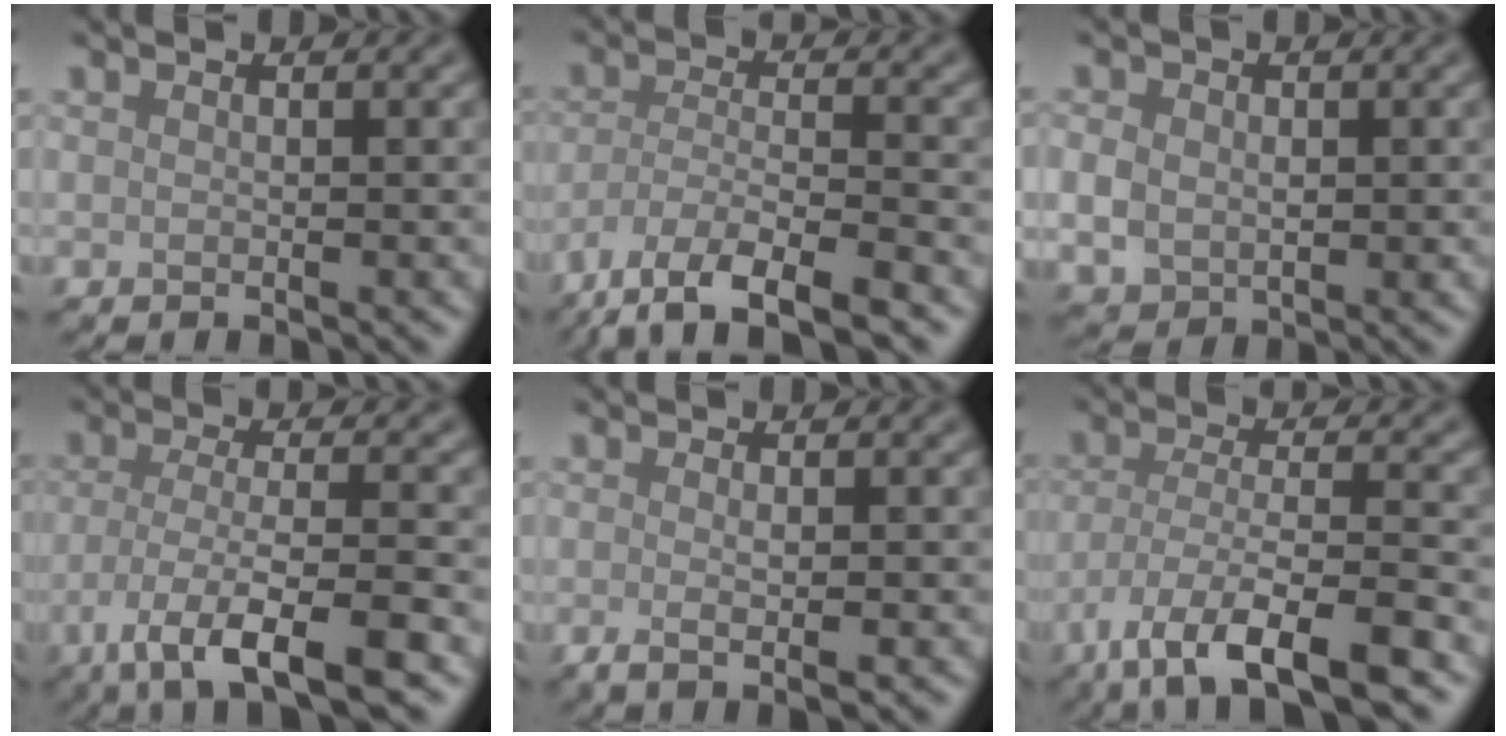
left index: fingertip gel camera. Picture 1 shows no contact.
{"total": 7.6, "force": [-5.5, 2.0, 4.8], "torque": [-0.086, -0.010, -0.103]}
{"total": 3.1, "force": [0.1, 2.5, 1.8], "torque": [-0.038, -0.006, 0.002]}
{"total": 7.2, "force": [-3.7, 1.4, 5.9], "torque": [-0.101, -0.011, -0.070]}
{"total": 2.1, "force": [-0.3, 0.4, 2.0], "torque": [-0.036, -0.006, -0.007]}
{"total": 8.6, "force": [-5.1, 2.3, 6.5], "torque": [-0.116, -0.009, -0.093]}